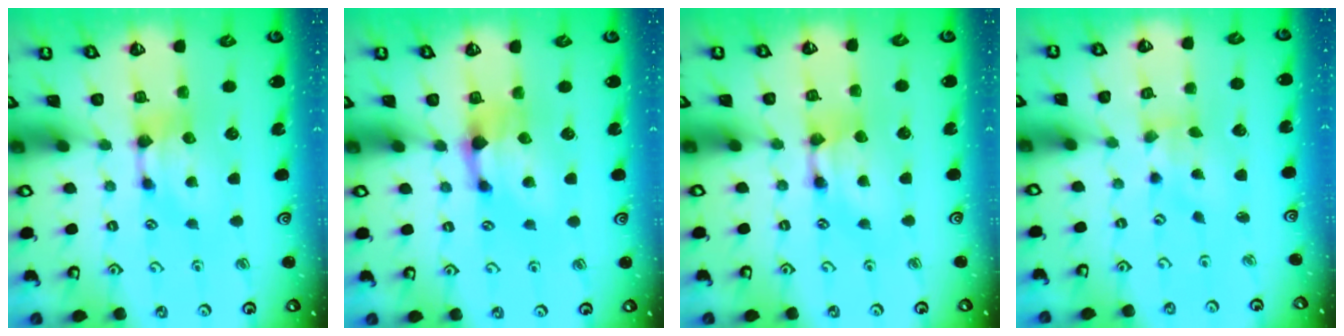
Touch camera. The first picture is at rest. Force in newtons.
{"total": 1.4, "press": 0.9, "slide": 1.1}
{"total": 1.7, "press": 1.7, "slide": 0.2}
{"total": 1.7, "press": 1.3, "slide": 1.1}